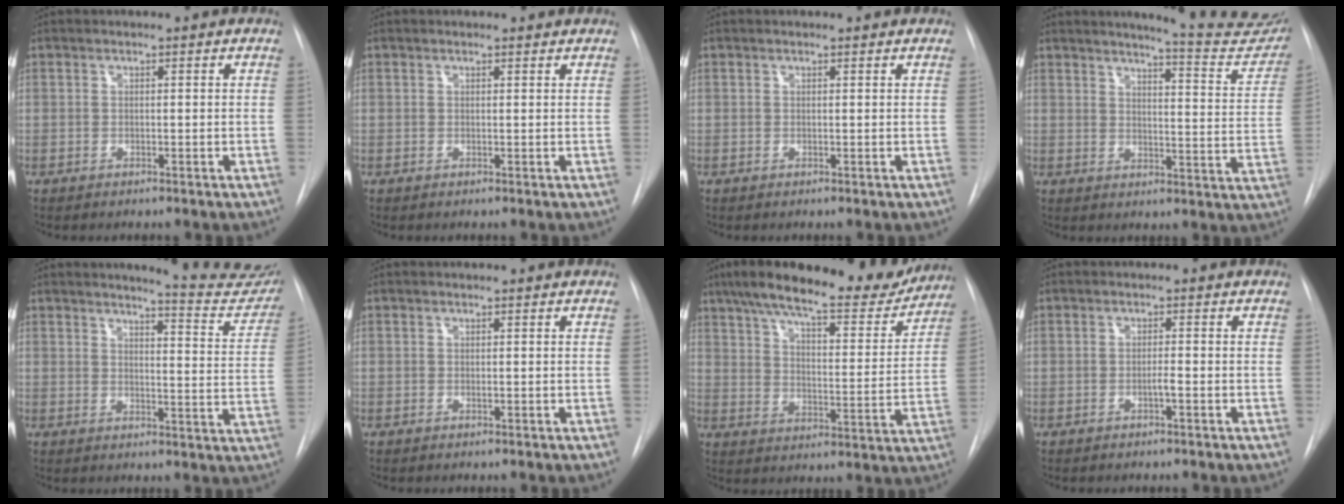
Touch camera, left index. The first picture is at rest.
{"total": 1.9, "force": [1.8, 0.3, 0.3], "torque": [-0.011, 0.009, 0.019]}
{"total": 0.9, "force": [0.9, 0.1, 0.2], "torque": [-0.009, 0.008, 0.013]}
{"total": 16.5, "force": [15.4, 1.4, 5.6], "torque": [-0.061, -0.083, 0.167]}
{"total": 13.4, "force": [12.9, 1.2, 3.5], "torque": [-0.028, -0.074, 0.132]}
{"total": 0.0}
{"total": 22.9, "force": [19.2, 5.0, 11.4], "torque": [-0.181, 0.003, 0.265]}
{"total": 1.0, "force": [-0.5, -0.1, 0.9], "torque": [-0.015, 0.001, -0.009]}